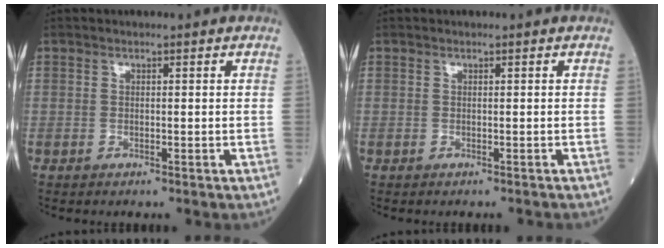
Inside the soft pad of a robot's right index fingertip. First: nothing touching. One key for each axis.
{"total": 0.6, "fx": -0.6, "fy": 0.0, "fz": 0.1, "tx": 0.001, "ty": 0.000, "tz": -0.010}